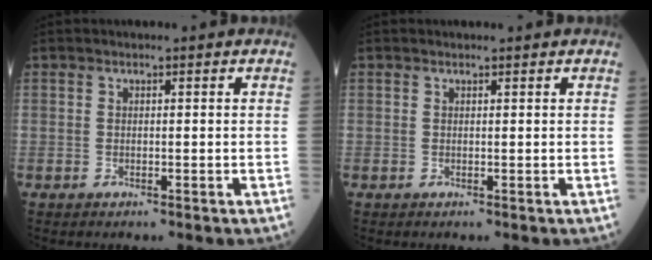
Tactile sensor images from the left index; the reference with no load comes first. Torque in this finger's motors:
{"motor_torque": [0.05, 0.03, 0.00, -0.01]}